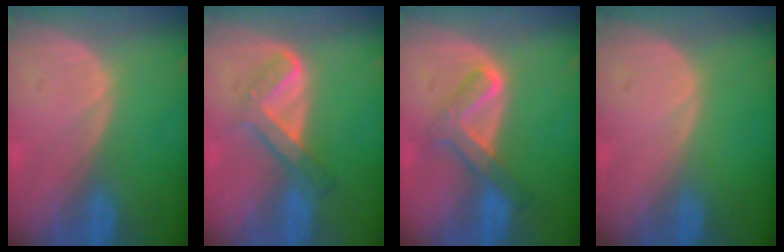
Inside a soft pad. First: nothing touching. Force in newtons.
{"total": 5.2, "press": 5.1, "slide": 1.4}
{"total": 5.7, "press": 5.6, "slide": 1.0}
{"total": 0.0}